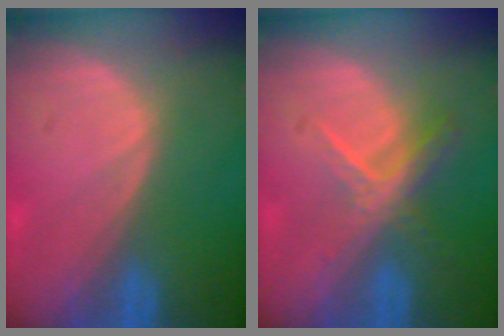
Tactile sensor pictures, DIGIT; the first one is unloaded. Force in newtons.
{"total": 5.7, "press": 5.0, "slide": 2.9}